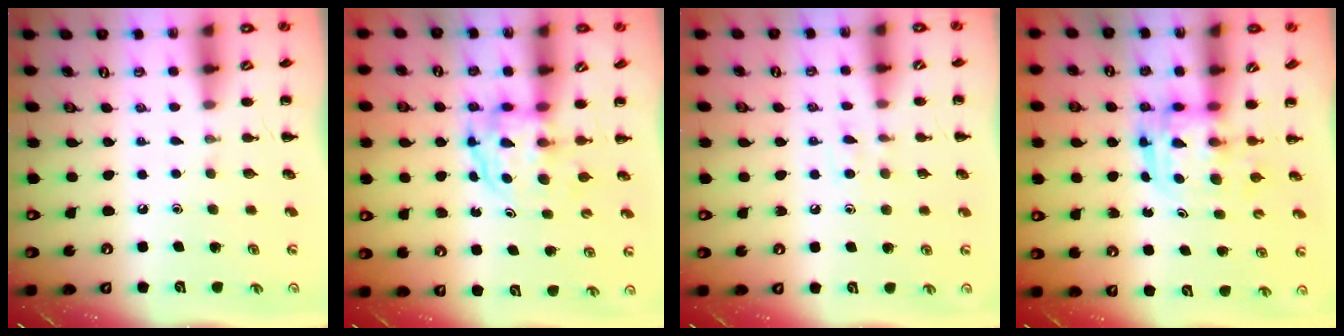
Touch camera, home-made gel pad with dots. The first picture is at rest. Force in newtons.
{"total": 3.7, "press": 3.7, "slide": 0.3}
{"total": 4.7, "press": 4.3, "slide": 1.8}
{"total": 3.0, "press": 3.0, "slide": 0.3}